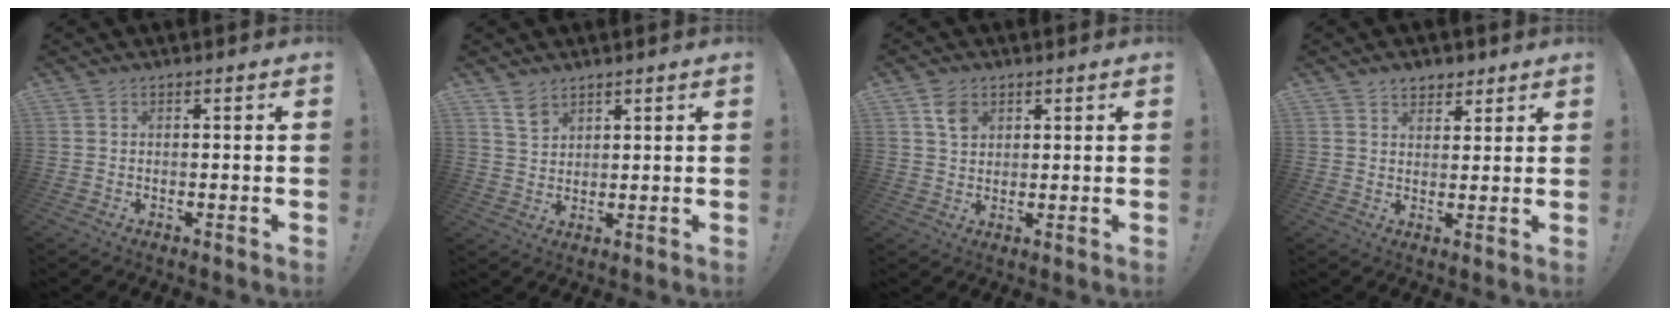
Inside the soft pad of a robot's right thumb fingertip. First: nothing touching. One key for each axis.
{"total": 5.0, "fx": 3.7, "fy": 3.0, "fz": 1.7, "tx": -0.029, "ty": -0.019, "tz": 0.070}
{"total": 4.9, "fx": 2.5, "fy": 3.6, "fz": 2.2, "tx": -0.029, "ty": -0.005, "tz": 0.044}
{"total": 4.6, "fx": 3.3, "fy": 3.0, "fz": 1.1, "tx": -0.005, "ty": -0.017, "tz": 0.058}